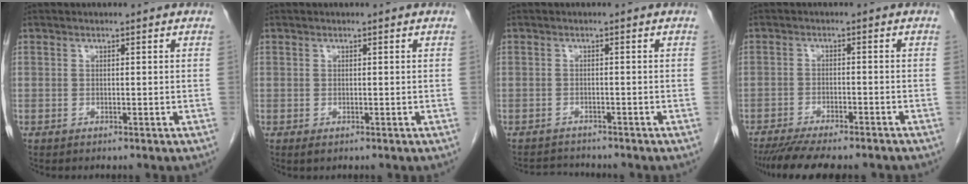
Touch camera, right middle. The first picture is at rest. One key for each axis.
{"total": 0.6, "fx": -0.2, "fy": 0.3, "fz": 0.4, "tx": -0.007, "ty": -0.002, "tz": 0.000}
{"total": 3.3, "fx": -3.2, "fy": 0.4, "fz": -0.1, "tx": -0.002, "ty": -0.011, "tz": -0.053}
{"total": 11.7, "fx": -10.1, "fy": 2.0, "fz": 5.6, "tx": -0.082, "ty": -0.016, "tz": -0.145}